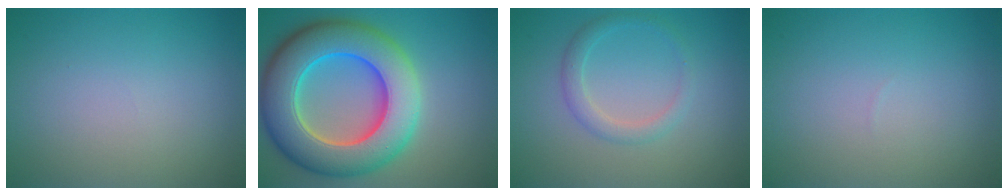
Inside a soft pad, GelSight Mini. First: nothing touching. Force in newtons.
{"total": 12.2, "press": 12.2, "slide": 0.4}
{"total": 2.0, "press": 2.0, "slide": 0.0}
{"total": 0.0}